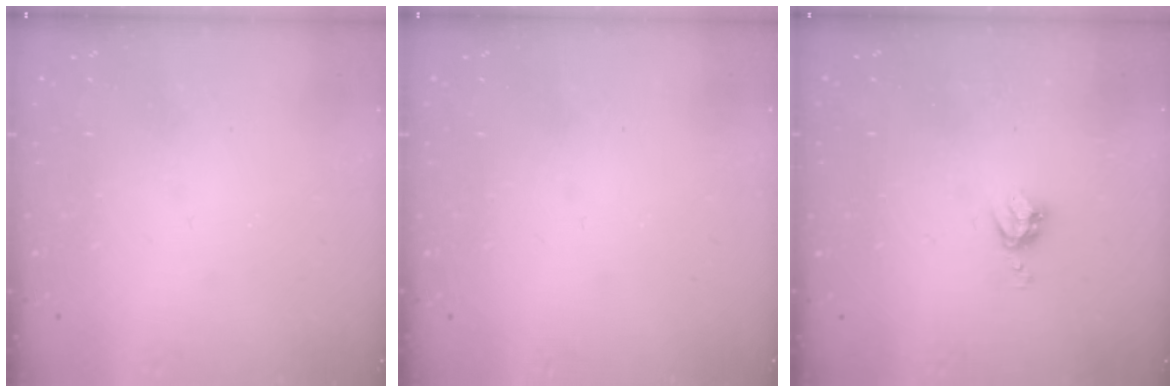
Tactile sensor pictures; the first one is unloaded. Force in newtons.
{"total": 0.0}
{"total": 4.3, "press": 4.2, "slide": 0.6}